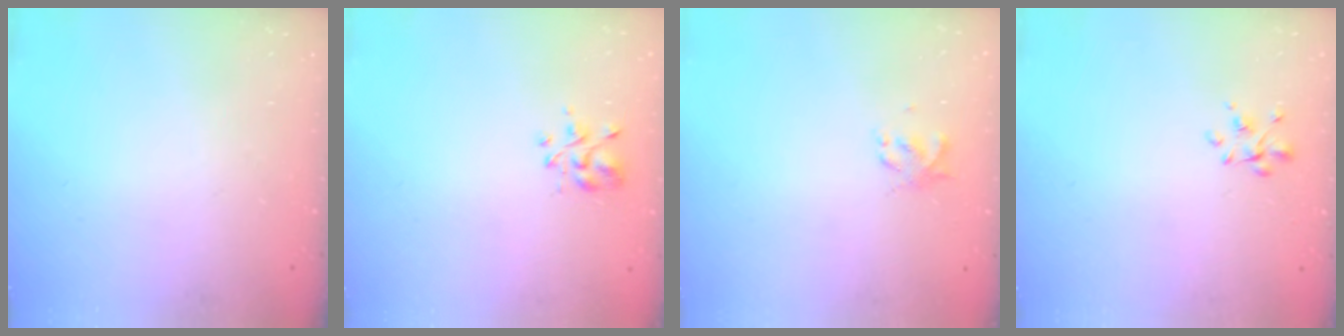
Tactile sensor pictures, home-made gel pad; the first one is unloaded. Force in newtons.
{"total": 2.8, "press": 2.6, "slide": 1.0}
{"total": 1.9, "press": 1.9, "slide": 0.3}
{"total": 2.2, "press": 2.1, "slide": 0.7}